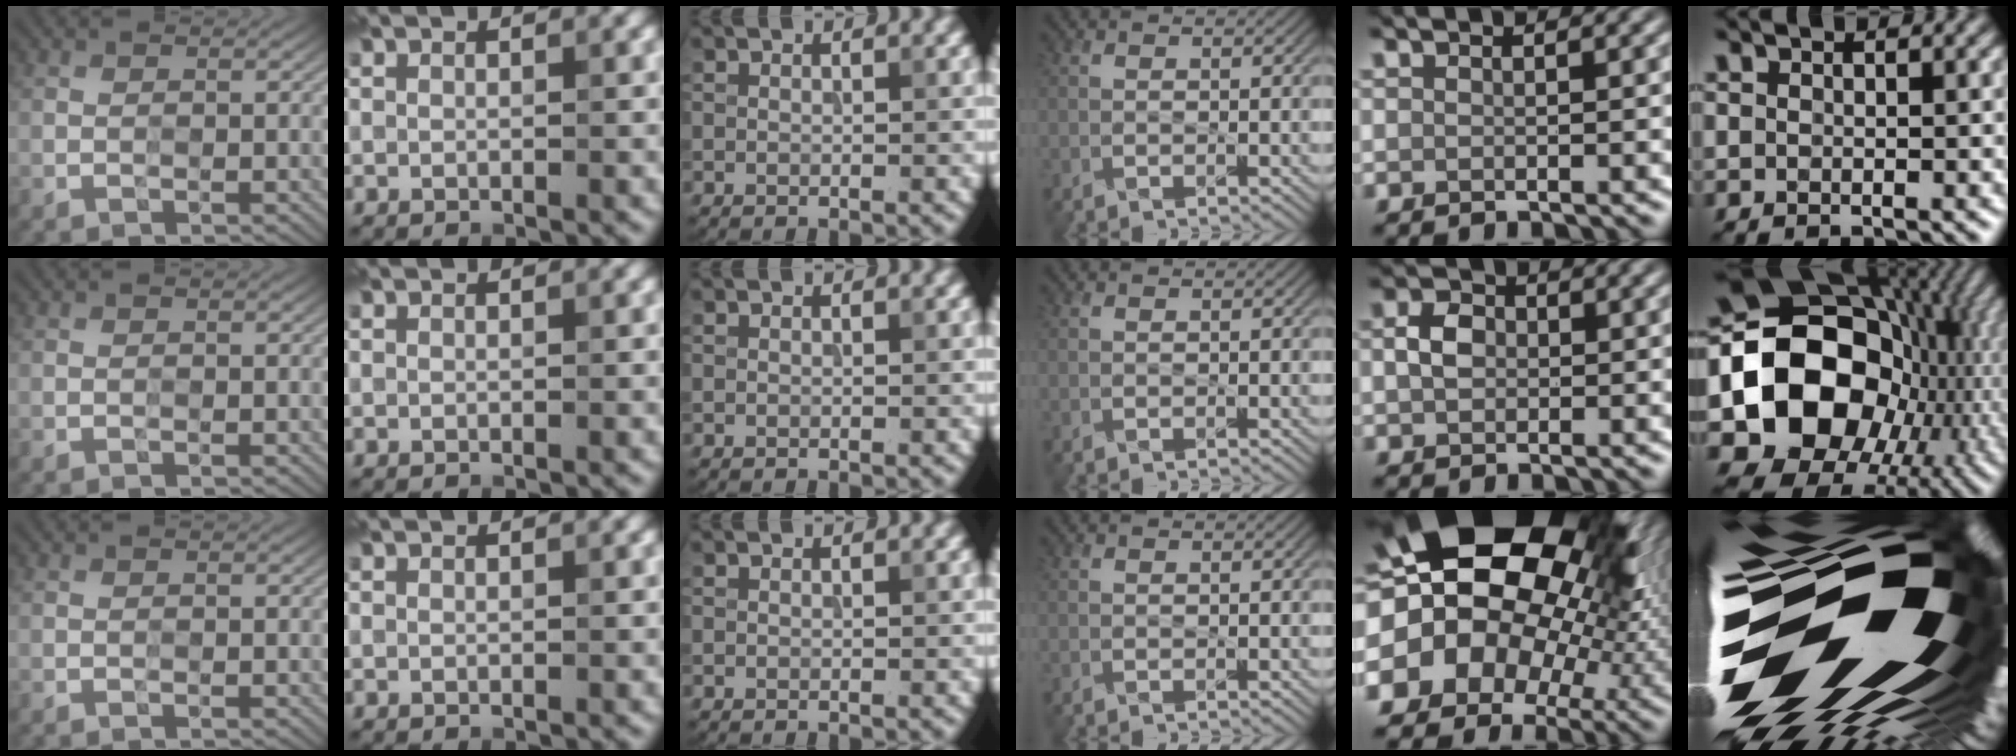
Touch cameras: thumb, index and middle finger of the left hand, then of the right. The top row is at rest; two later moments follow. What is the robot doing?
{"motion": "press", "object": "button"}